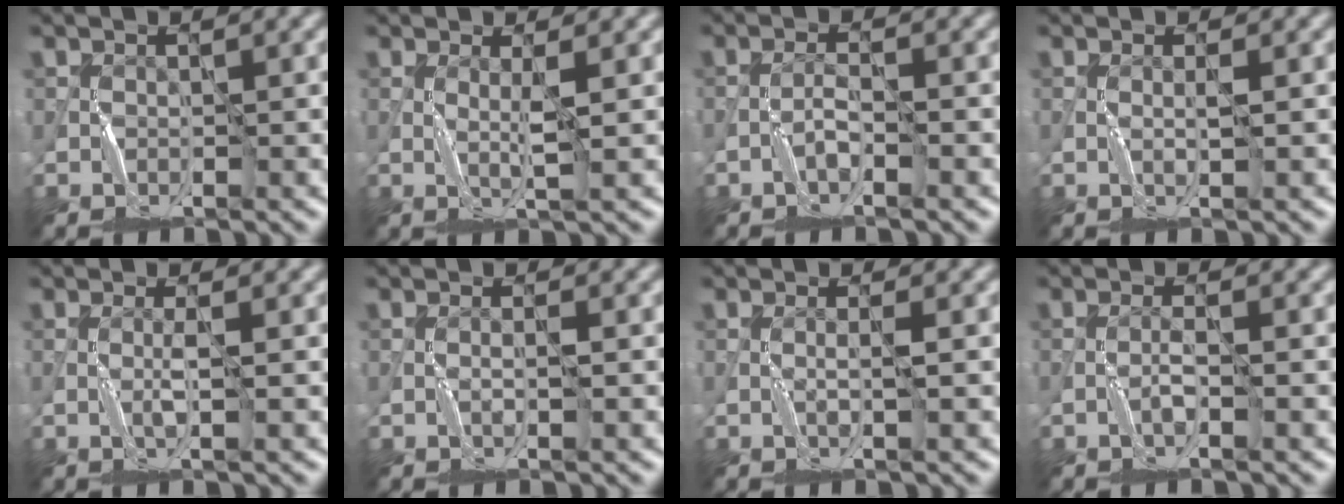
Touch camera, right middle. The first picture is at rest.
{"total": 1.3, "force": [0.5, -0.9, 0.8], "torque": [-0.025, -0.003, 0.010]}
{"total": 1.1, "force": [-0.8, -0.7, 0.1], "torque": [-0.008, 0.005, -0.019]}
{"total": 0.8, "force": [0.3, -0.8, 0.0], "torque": [-0.005, 0.001, 0.006]}
{"total": 1.0, "force": [0.0, -0.9, 0.4], "torque": [-0.015, 0.002, -0.003]}
{"total": 0.6, "force": [-0.1, -0.6, -0.1], "torque": [-0.005, 0.001, -0.003]}
{"total": 1.0, "force": [0.0, -1.0, 0.0], "torque": [-0.007, 0.001, -0.001]}
{"total": 1.0, "force": [-0.5, -0.8, 0.1], "torque": [-0.008, 0.004, -0.013]}